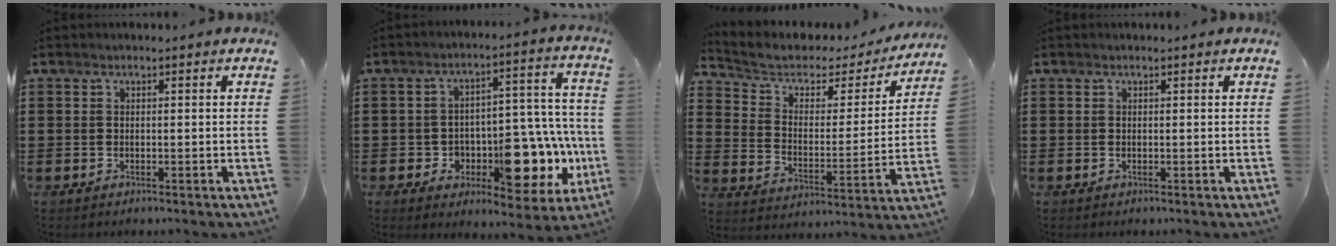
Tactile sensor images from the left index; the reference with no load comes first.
{"total": 11.6, "force": [-4.1, 6.9, 8.3], "torque": [-0.112, 0.012, -0.056]}
{"total": 4.9, "force": [3.4, 2.8, 2.1], "torque": [-0.064, -0.021, 0.053]}
{"total": 0.0}